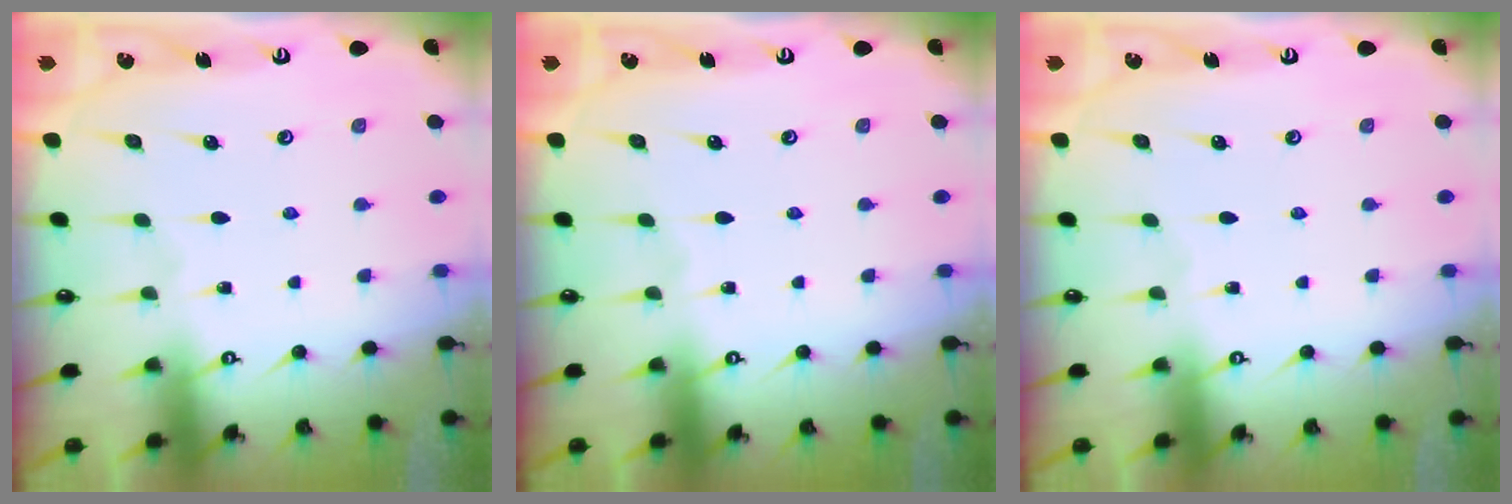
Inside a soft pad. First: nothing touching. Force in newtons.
{"total": 0.0}
{"total": 0.0}